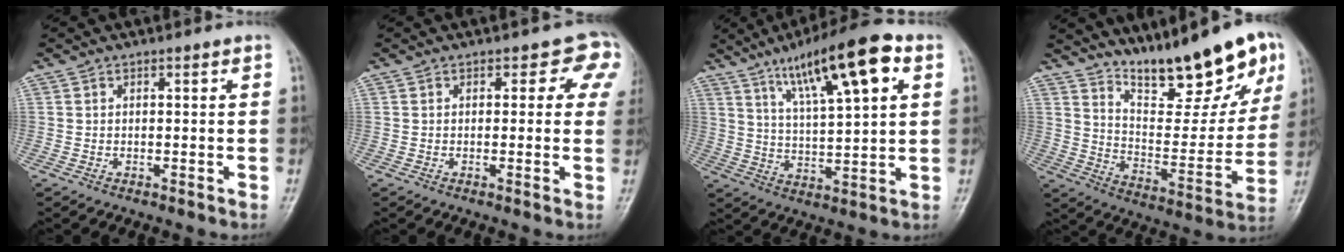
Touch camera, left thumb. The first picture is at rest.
{"total": 5.2, "force": [2.3, 3.5, 3.1], "torque": [0.012, -0.003, 0.007]}
{"total": 17.0, "force": [8.1, 4.2, 14.3], "torque": [-0.218, -0.012, 0.136]}
{"total": 19.7, "force": [14.0, 5.2, 12.8], "torque": [-0.143, -0.081, 0.229]}